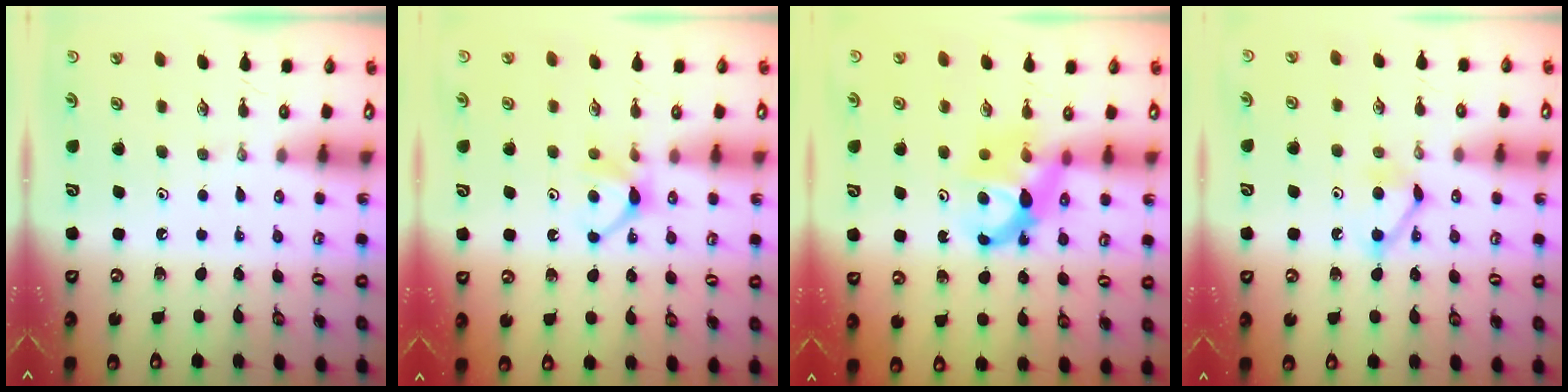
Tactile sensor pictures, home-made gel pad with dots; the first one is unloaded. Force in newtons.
{"total": 4.6, "press": 4.5, "slide": 0.6}
{"total": 7.2, "press": 7.2, "slide": 0.3}
{"total": 6.1, "press": 6.1, "slide": 0.9}